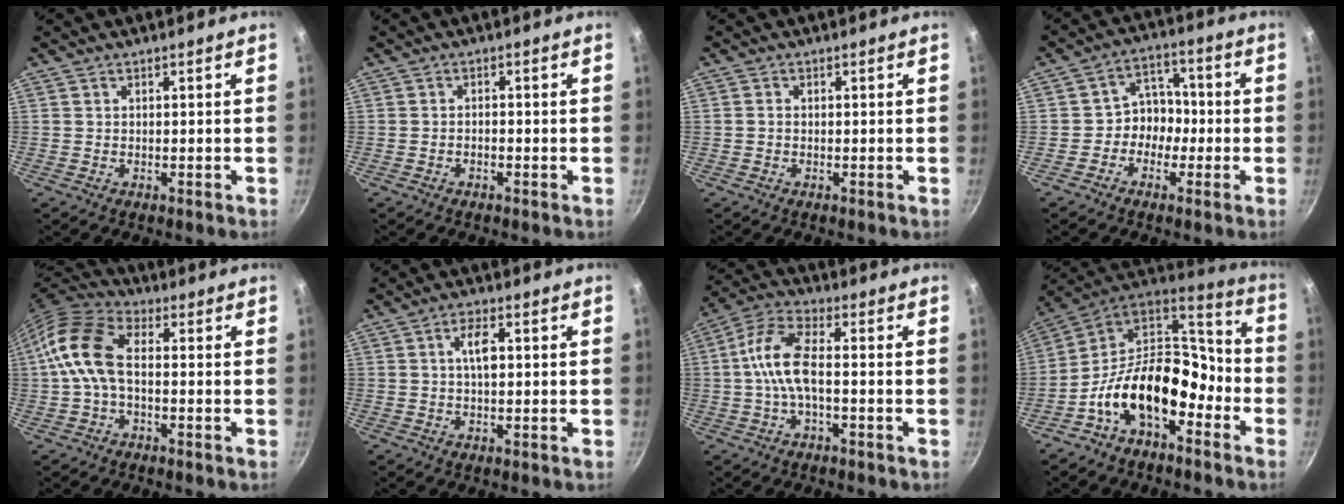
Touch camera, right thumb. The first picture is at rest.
{"total": 1.2, "force": [-0.7, 0.6, 0.7], "torque": [-0.013, 0.011, -0.014]}
{"total": 0.8, "force": [-0.2, 0.6, 0.4], "torque": [-0.007, 0.004, -0.004]}
{"total": 6.6, "force": [-1.9, 5.6, 2.9], "torque": [0.007, 0.033, -0.041]}
{"total": 10.9, "force": [-0.6, 6.3, 8.9], "torque": [-0.176, 0.037, -0.030]}
{"total": 4.4, "force": [0.6, 1.8, 4.0], "torque": [-0.071, 0.008, 0.006]}
{"total": 9.3, "force": [-1.2, 4.0, 8.3], "torque": [-0.177, 0.031, -0.035]}
{"total": 19.1, "force": [-6.9, 11.8, 13.4], "torque": [-0.191, 0.075, -0.136]}